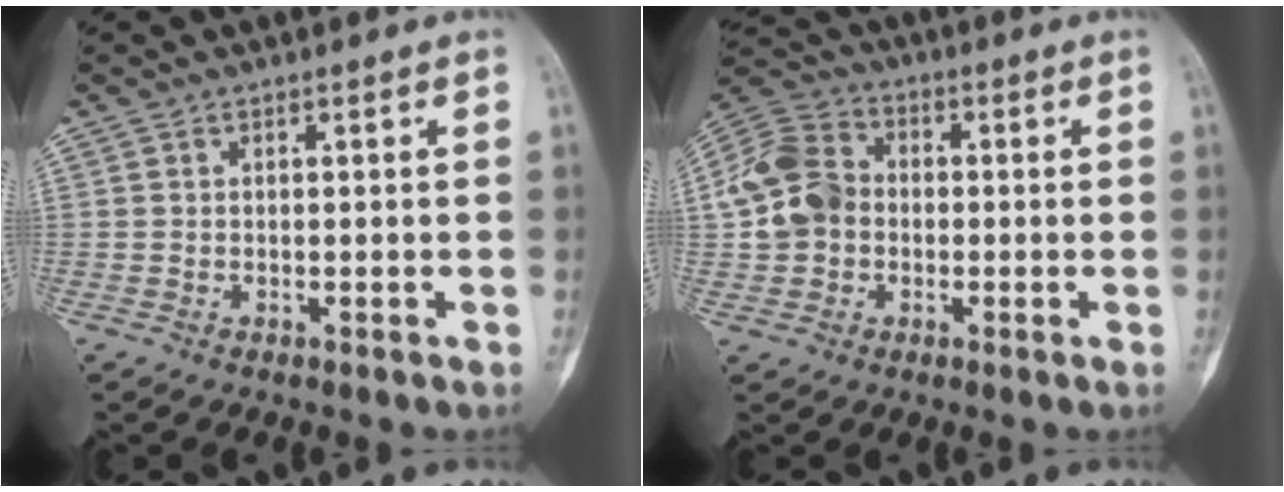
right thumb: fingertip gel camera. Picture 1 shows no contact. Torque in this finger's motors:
{"motor_torque": [0.72, 1.47, 0.24, 0.20, 0.13]}